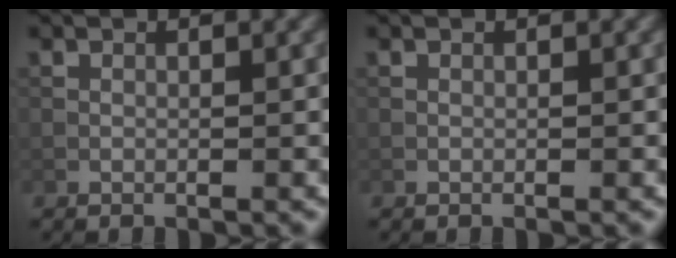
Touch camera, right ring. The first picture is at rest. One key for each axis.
{"total": 0.0}